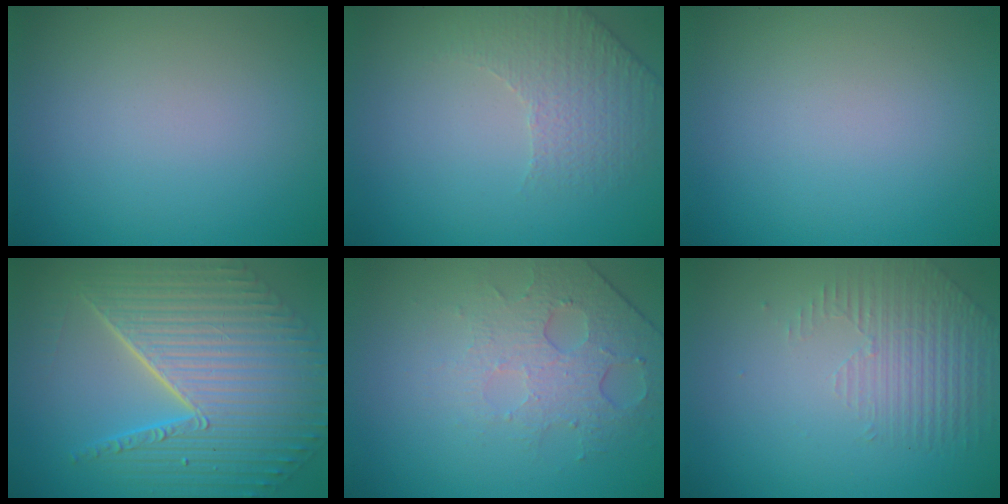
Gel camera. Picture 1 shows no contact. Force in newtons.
{"total": 1.9, "press": 1.6, "slide": 1.0}
{"total": 0.0}
{"total": 11.2, "press": 7.4, "slide": 8.5}
{"total": 4.5, "press": 2.9, "slide": 3.5}
{"total": 1.5, "press": 0.9, "slide": 1.2}